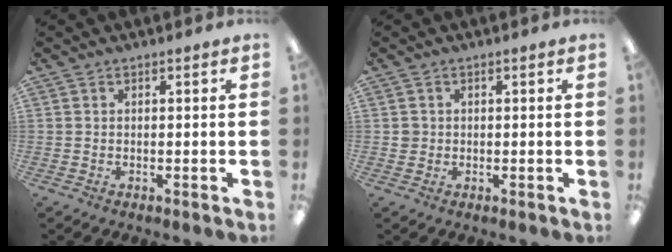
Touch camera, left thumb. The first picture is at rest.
{"total": 1.5, "force": [0.2, 1.4, 0.1], "torque": [-0.002, 0.006, 0.001]}